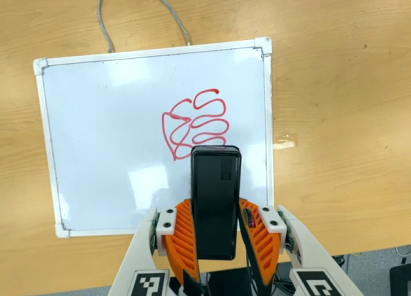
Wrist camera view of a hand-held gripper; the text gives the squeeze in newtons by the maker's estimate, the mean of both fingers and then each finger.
{"total": 4.2, "left": 2.7, "right": 5.7}